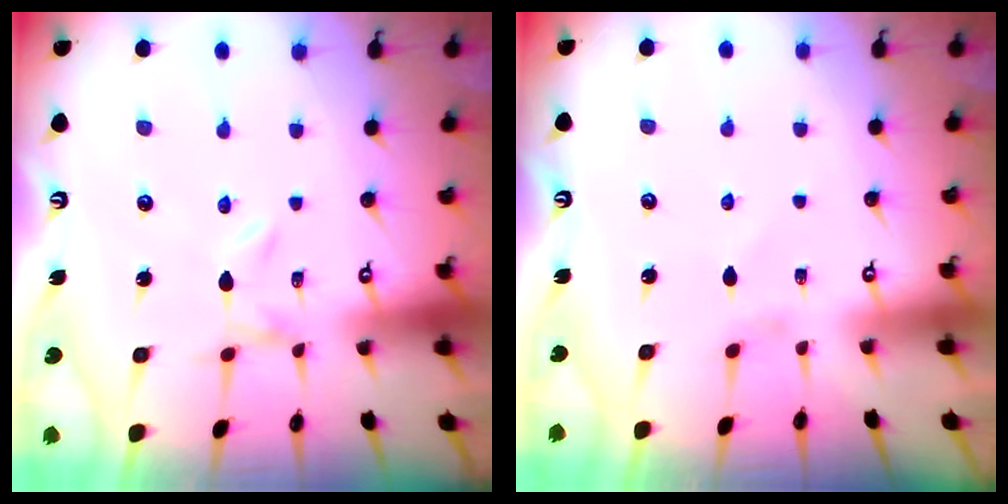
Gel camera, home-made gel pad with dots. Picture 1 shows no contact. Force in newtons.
{"total": 0.7, "press": 0.6, "slide": 0.4}